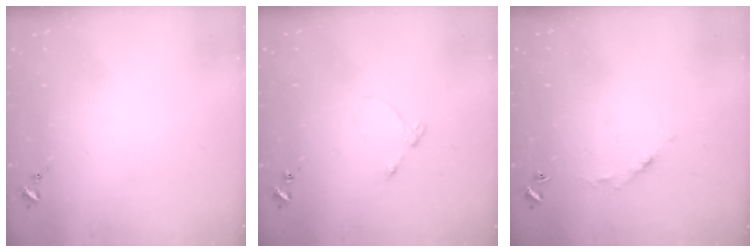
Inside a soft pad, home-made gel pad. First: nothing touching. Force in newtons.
{"total": 4.0, "press": 3.9, "slide": 0.5}
{"total": 4.1, "press": 4.1, "slide": 0.3}